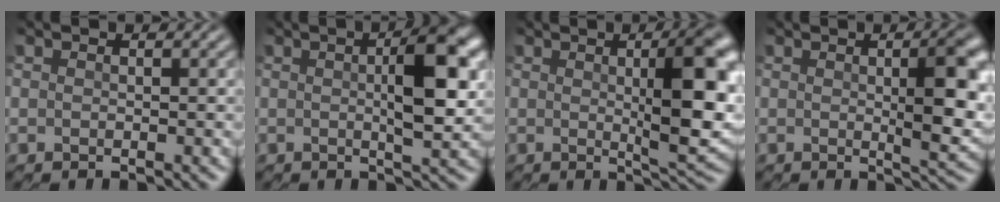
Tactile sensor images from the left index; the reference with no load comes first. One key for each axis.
{"total": 6.3, "fx": 1.0, "fy": 1.8, "fz": 5.9, "tx": -0.098, "ty": 0.011, "tz": 0.016}
{"total": 7.8, "fx": 1.0, "fy": 1.9, "fz": 7.5, "tx": -0.107, "ty": 0.004, "tz": 0.018}
{"total": 6.2, "fx": 0.4, "fy": 2.1, "fz": 5.8, "tx": -0.089, "ty": -0.002, "tz": 0.013}